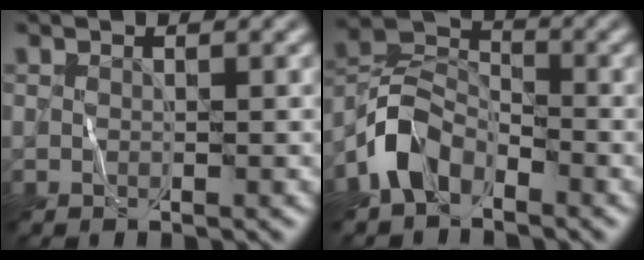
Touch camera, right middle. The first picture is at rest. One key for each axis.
{"total": 4.9, "fx": -3.1, "fy": 3.0, "fz": 2.4, "tx": -0.047, "ty": 0.008, "tz": -0.074}